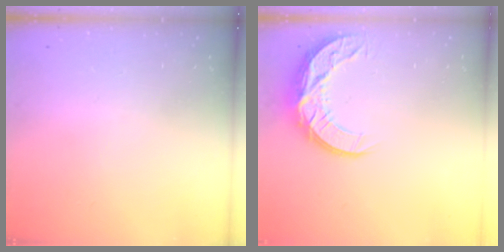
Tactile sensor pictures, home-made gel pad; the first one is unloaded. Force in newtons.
{"total": 11.3, "press": 11.3, "slide": 0.7}